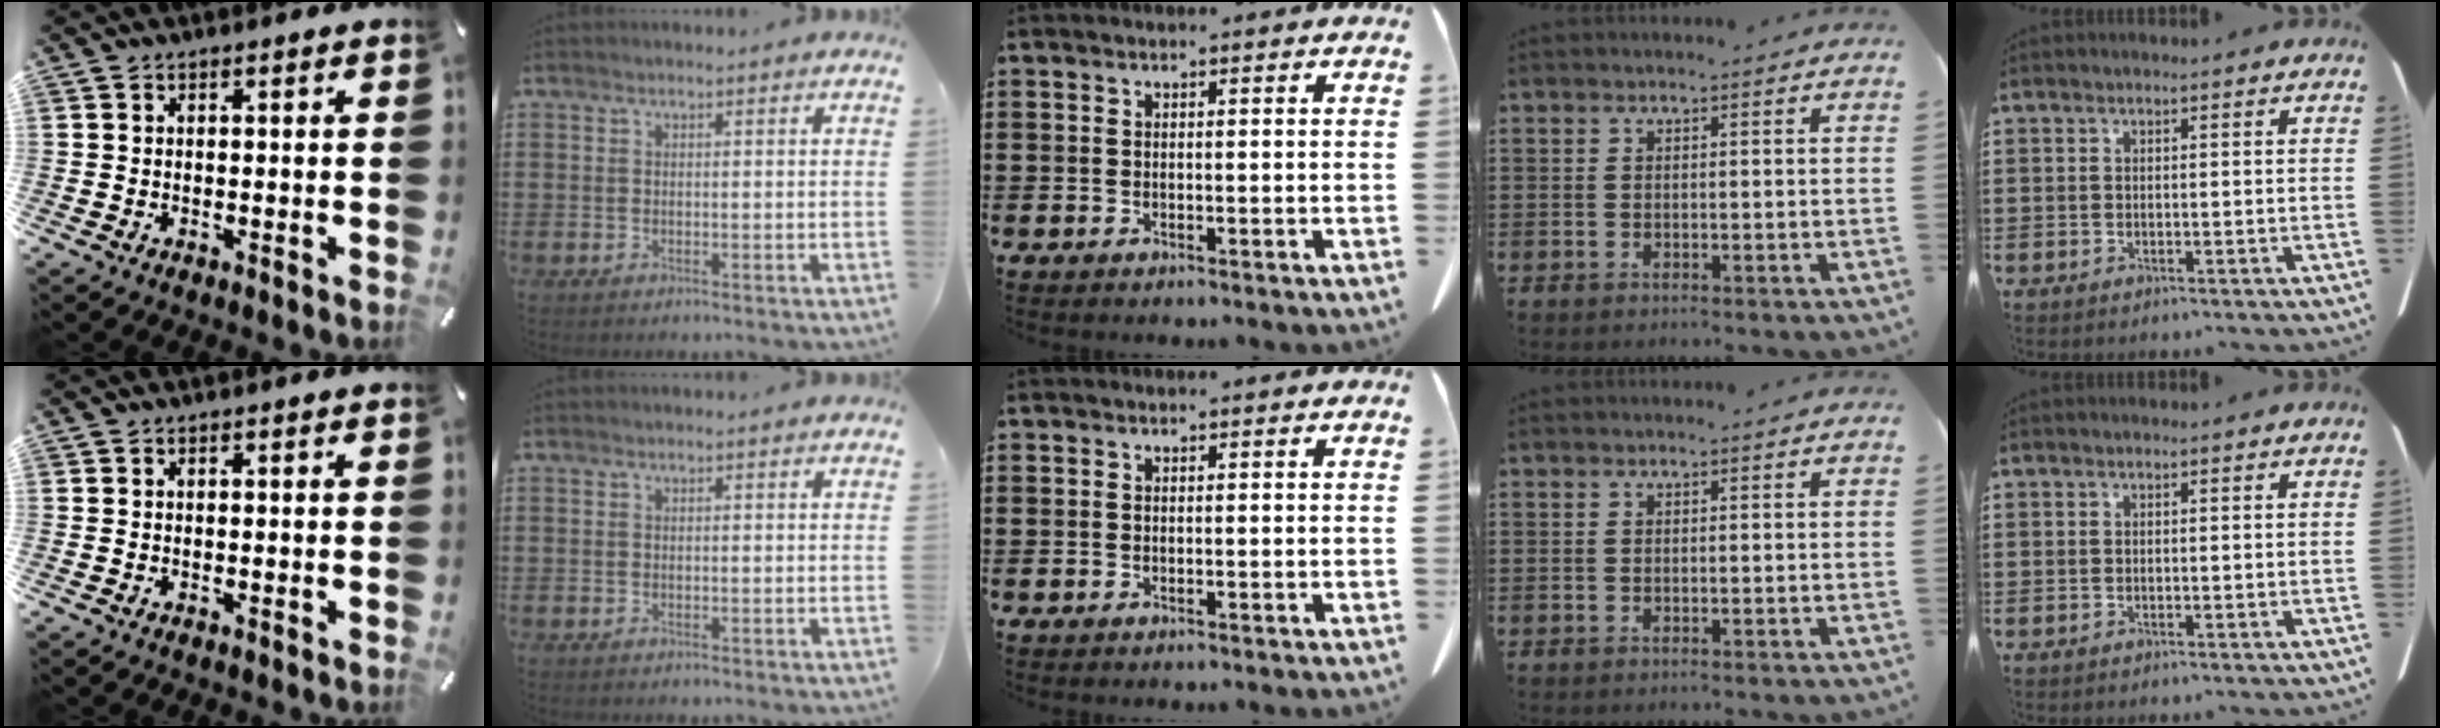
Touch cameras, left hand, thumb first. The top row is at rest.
{}